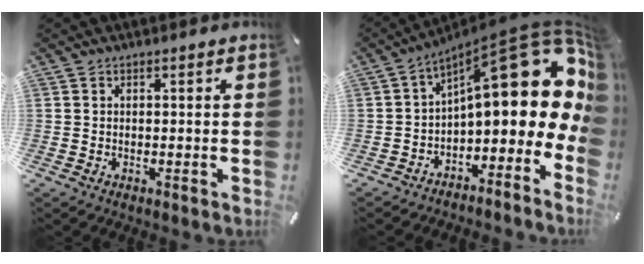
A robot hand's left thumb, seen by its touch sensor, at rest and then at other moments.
{"total": 21.8, "force": [8.3, 10.2, 17.4], "torque": [-0.212, -0.071, 0.135]}